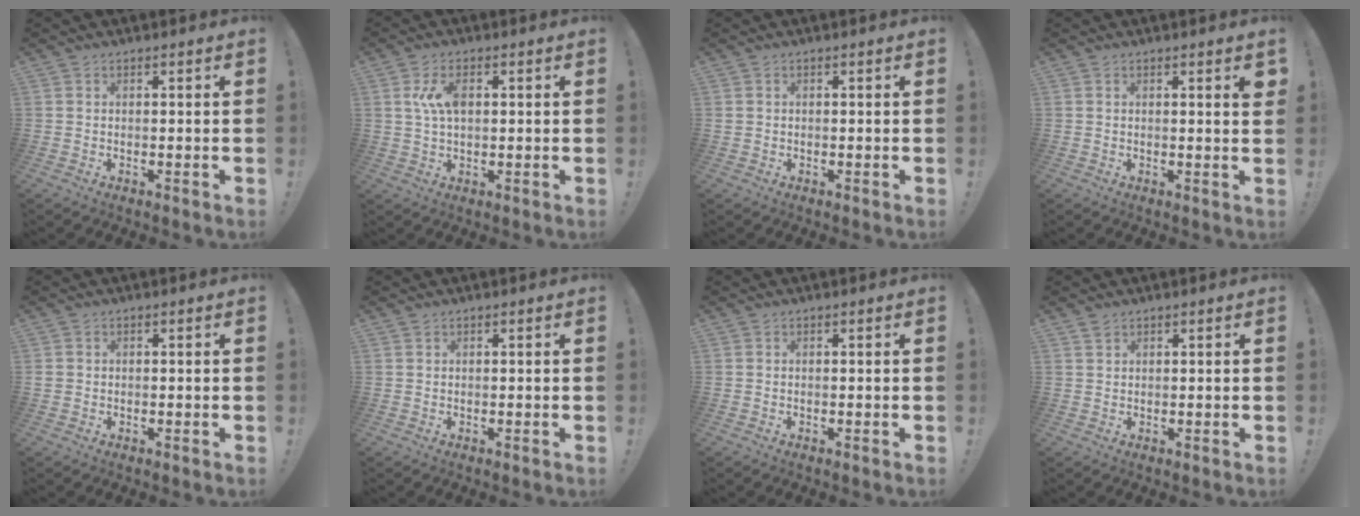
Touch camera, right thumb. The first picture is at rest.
{"total": 6.3, "force": [1.4, 3.5, 5.1], "torque": [-0.106, 0.007, 0.023]}
{"total": 0.5, "force": [0.0, 0.5, 0.0], "torque": [-0.008, 0.005, 0.001]}
{"total": 2.1, "force": [1.1, 0.0, 1.7], "torque": [-0.014, -0.007, 0.014]}
{"total": 1.0, "force": [-0.1, 0.9, 0.1], "torque": [-0.008, 0.006, -0.001]}
{"total": 0.5, "force": [0.3, 0.4, 0.0], "torque": [0.002, -0.002, 0.006]}
{"total": 0.0}
{"total": 1.3, "force": [1.1, 0.6, 0.4], "torque": [-0.004, -0.003, 0.020]}